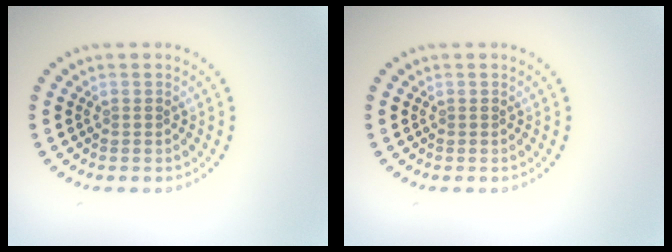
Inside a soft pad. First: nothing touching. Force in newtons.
{"total": 0.0}